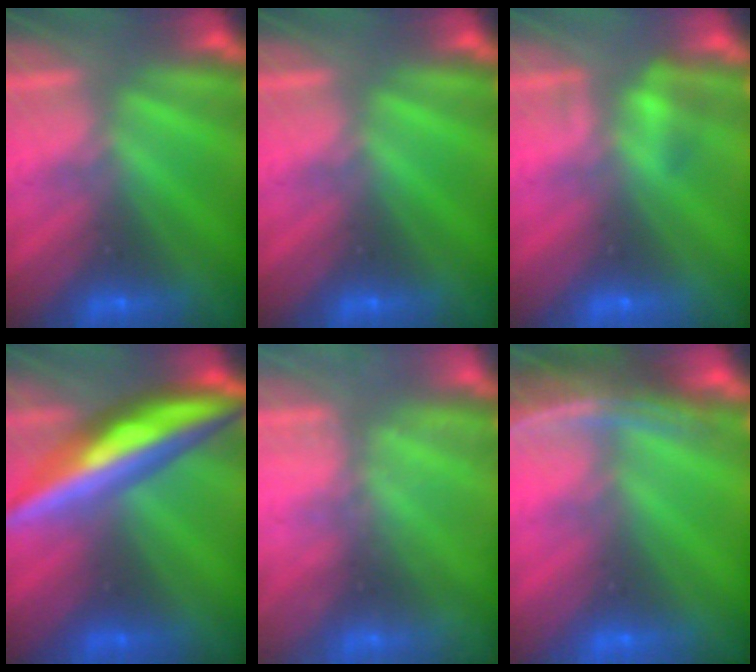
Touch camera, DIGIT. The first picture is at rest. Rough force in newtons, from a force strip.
{"total": 0.0}
{"total": 2.2}
{"total": 5.5}
{"total": 2.4}
{"total": 3.8}